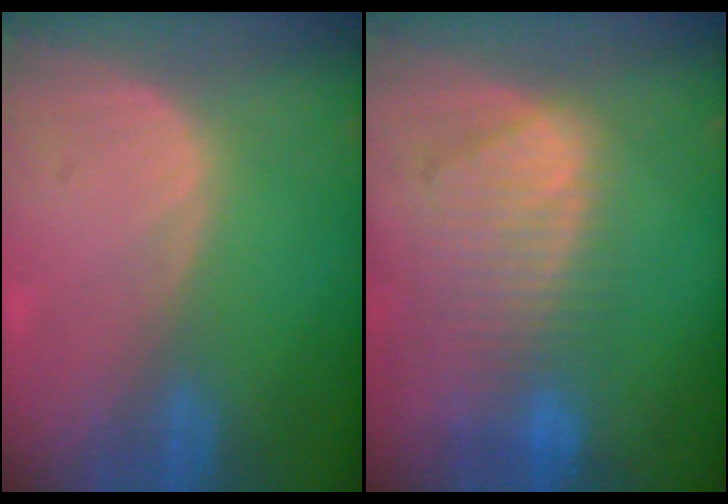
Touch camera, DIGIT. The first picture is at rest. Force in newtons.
{"total": 9.2, "press": 8.1, "slide": 4.5}